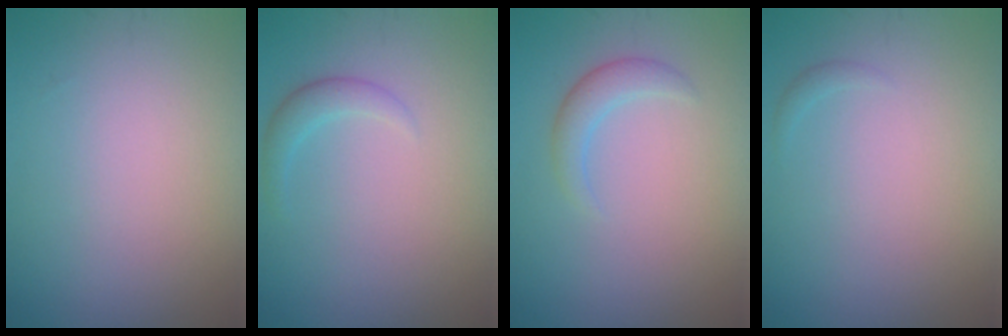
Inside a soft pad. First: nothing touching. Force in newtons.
{"total": 1.5, "press": 1.5, "slide": 0.2}
{"total": 1.9, "press": 1.9, "slide": 0.1}
{"total": 0.5, "press": 0.5, "slide": 0.1}